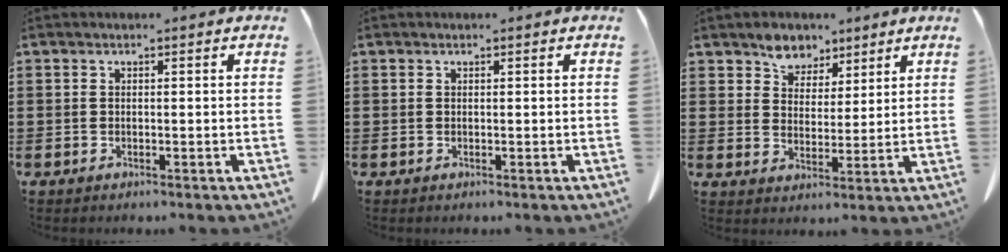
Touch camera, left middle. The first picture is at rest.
{"total": 0.0}
{"total": 5.4, "force": [4.4, 3.1, 0.5], "torque": [-0.034, -0.005, 0.083]}